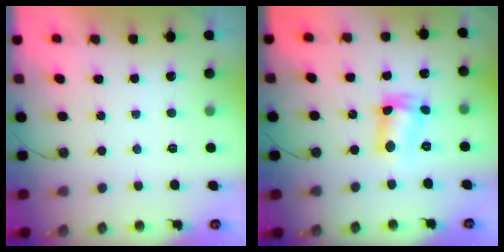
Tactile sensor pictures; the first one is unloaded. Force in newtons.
{"total": 8.2, "press": 8.2, "slide": 0.9}